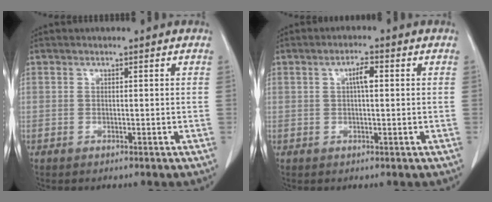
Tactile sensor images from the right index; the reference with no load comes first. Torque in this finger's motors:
{"motor_torque": [0.48, -0.07, 0.12, 0.05]}